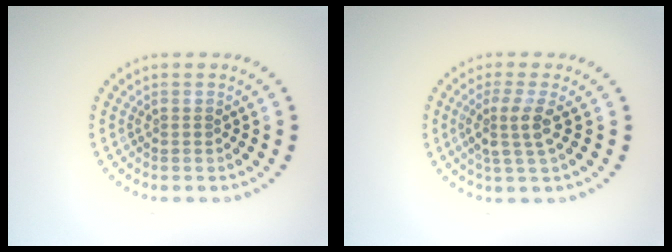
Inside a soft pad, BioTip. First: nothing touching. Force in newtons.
{"total": 2.7, "press": 2.2, "slide": 1.6}